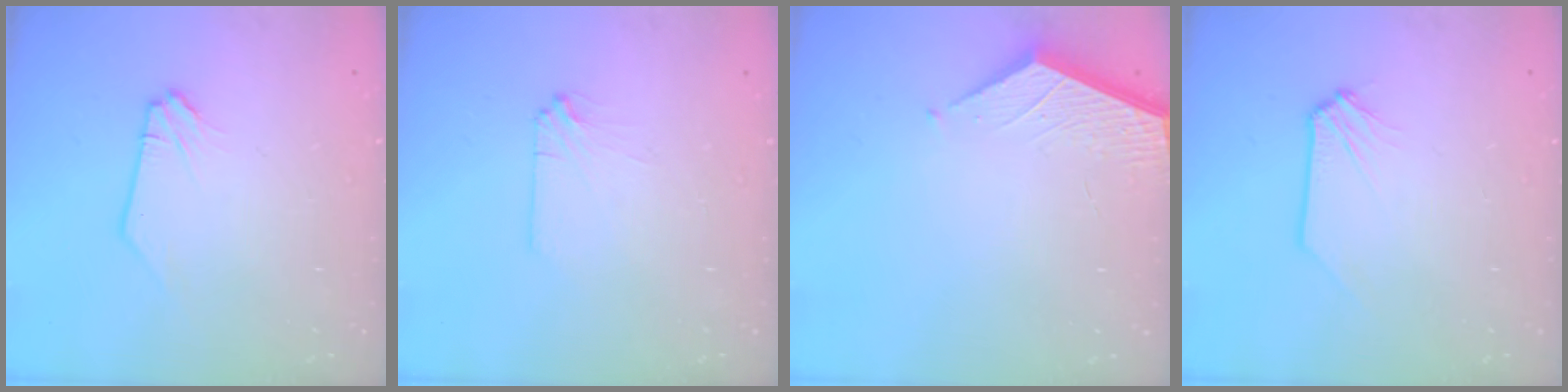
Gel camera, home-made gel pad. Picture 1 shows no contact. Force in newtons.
{"total": 1.7, "press": 1.7, "slide": 0.4}
{"total": 1.9, "press": 1.9, "slide": 0.2}
{"total": 0.6, "press": 0.6, "slide": 0.1}